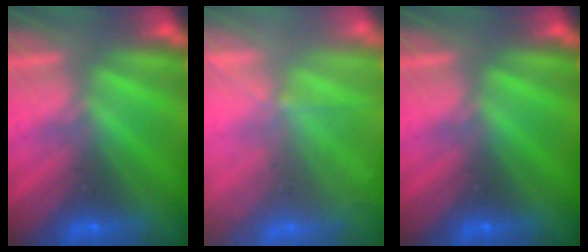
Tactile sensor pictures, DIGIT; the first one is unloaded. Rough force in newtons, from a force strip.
{"total": 7.3}
{"total": 0.0}